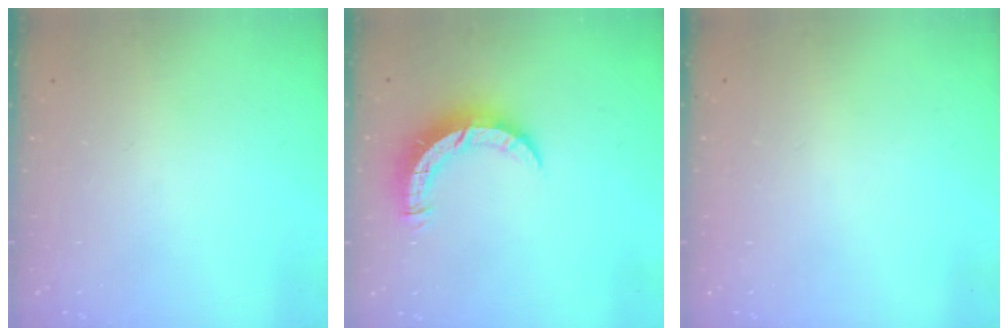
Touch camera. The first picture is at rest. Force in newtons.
{"total": 8.2, "press": 8.2, "slide": 1.0}
{"total": 2.5, "press": 2.5, "slide": 0.2}